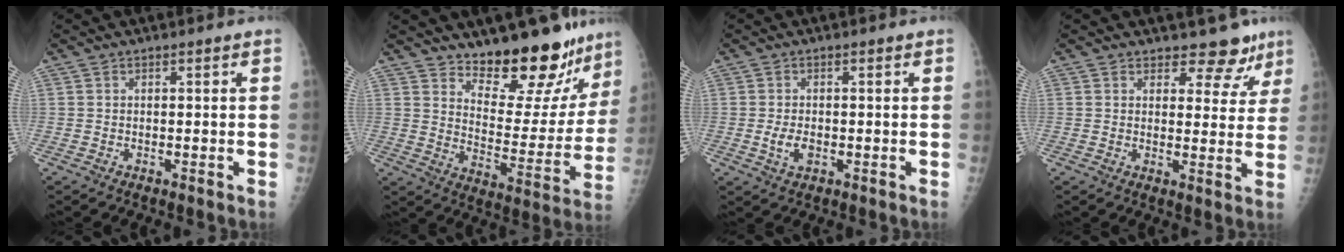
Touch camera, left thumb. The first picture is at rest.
{"total": 17.4, "force": [15.0, 5.9, 6.7], "torque": [-0.032, -0.129, 0.210]}
{"total": 3.2, "force": [-0.6, 1.9, 2.5], "torque": [-0.047, -0.003, -0.009]}
{"total": 6.8, "force": [5.6, 3.5, 1.4], "torque": [0.016, -0.038, 0.062]}